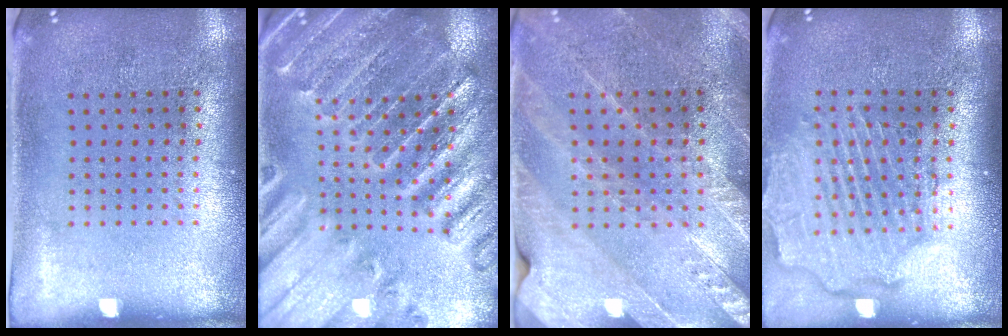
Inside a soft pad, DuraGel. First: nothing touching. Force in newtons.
{"total": 2.8, "press": 2.8, "slide": 0.3}
{"total": 2.6, "press": 2.5, "slide": 0.7}
{"total": 2.6, "press": 2.2, "slide": 1.3}